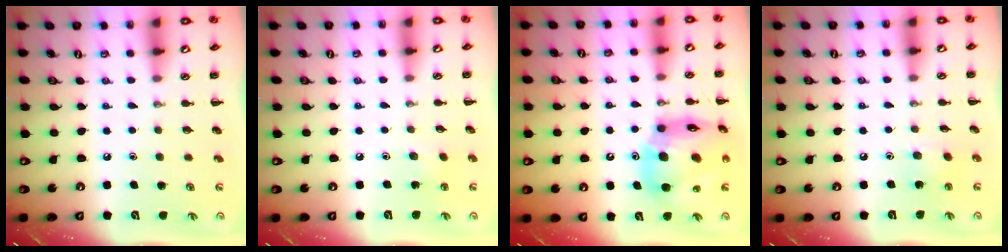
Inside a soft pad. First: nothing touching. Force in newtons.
{"total": 2.3, "press": 2.2, "slide": 0.7}
{"total": 17.4, "press": 16.7, "slide": 5.1}
{"total": 4.6, "press": 4.5, "slide": 0.9}